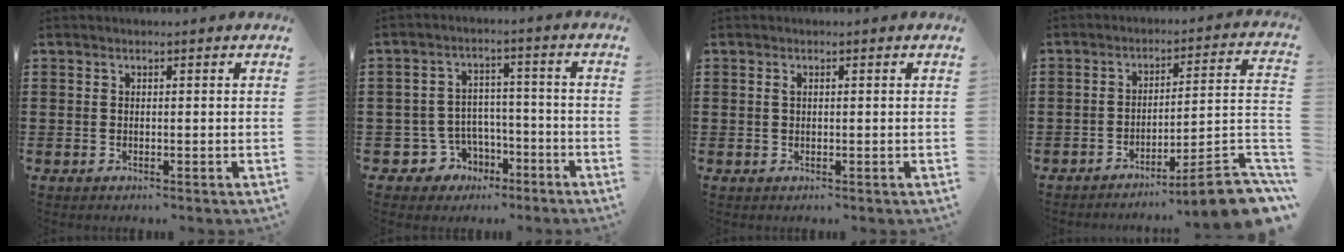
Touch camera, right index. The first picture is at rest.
{"total": 5.3, "force": [-2.8, 4.3, 1.2], "torque": [-0.041, 0.012, -0.052]}
{"total": 0.7, "force": [0.2, 0.3, 0.6], "torque": [-0.014, 0.000, 0.004]}
{"total": 7.9, "force": [-5.7, 0.1, 5.5], "torque": [-0.083, -0.005, -0.110]}